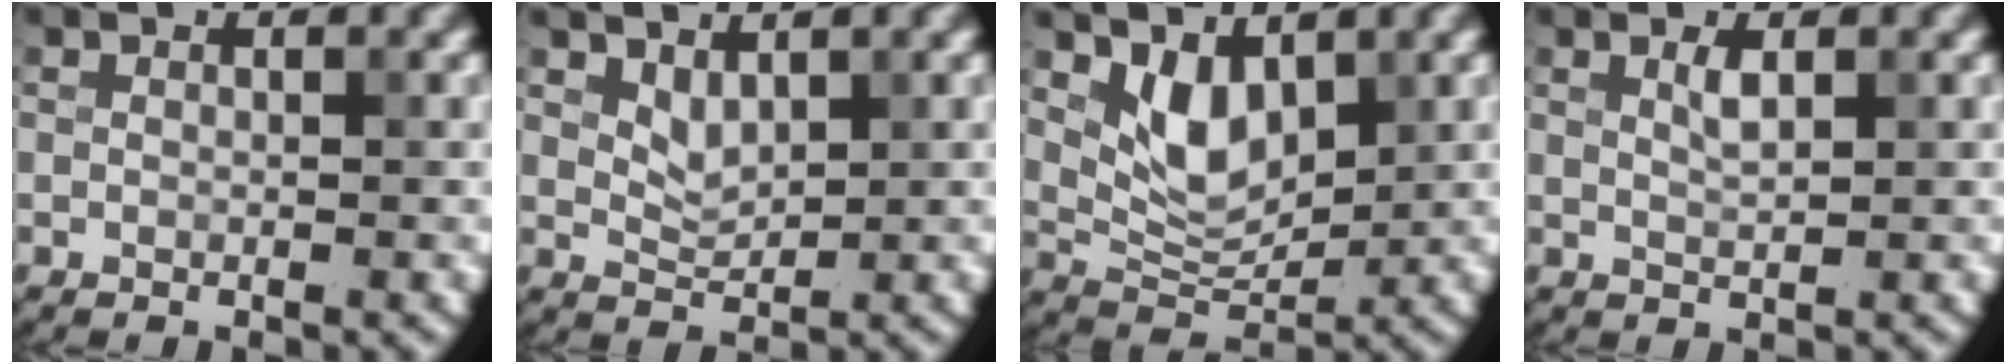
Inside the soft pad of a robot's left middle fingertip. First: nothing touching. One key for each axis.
{"total": 1.6, "fx": 1.1, "fy": 0.8, "fz": 0.9, "tx": -0.020, "ty": -0.006, "tz": 0.028}
{"total": 4.1, "fx": 1.9, "fy": 2.3, "fz": 2.8, "tx": -0.058, "ty": -0.009, "tz": 0.040}
{"total": 1.3, "fx": 0.7, "fy": 0.3, "fz": 1.1, "tx": -0.023, "ty": 0.001, "tz": 0.012}